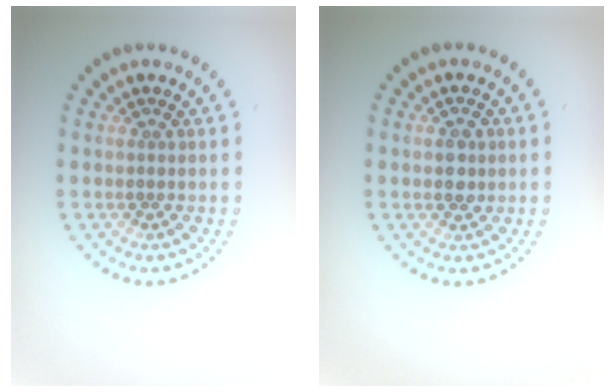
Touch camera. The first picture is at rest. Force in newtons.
{"total": 1.7, "press": 1.7, "slide": 0.3}